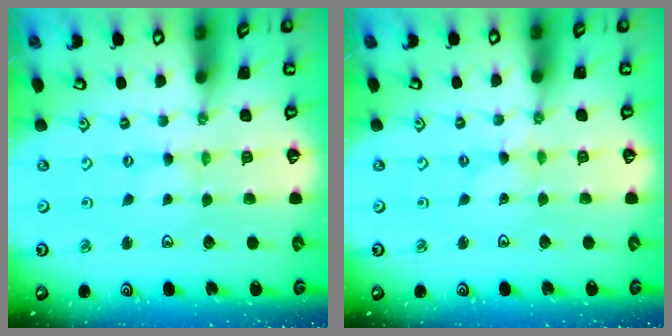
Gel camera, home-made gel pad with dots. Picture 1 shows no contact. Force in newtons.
{"total": 0.0}